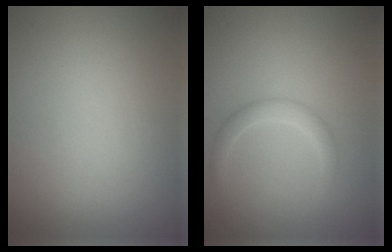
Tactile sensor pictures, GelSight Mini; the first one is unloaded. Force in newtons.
{"total": 1.7, "press": 1.7, "slide": 0.1}